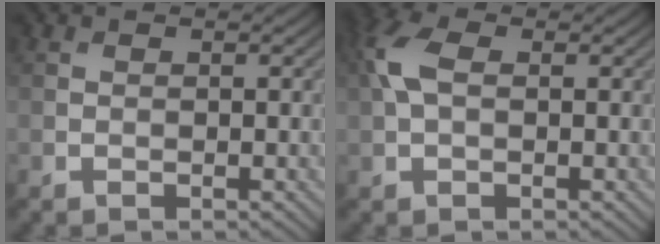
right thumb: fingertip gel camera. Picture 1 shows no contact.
{"total": 4.4, "force": [0.8, 2.5, 3.6], "torque": [-0.094, 0.013, 0.010]}